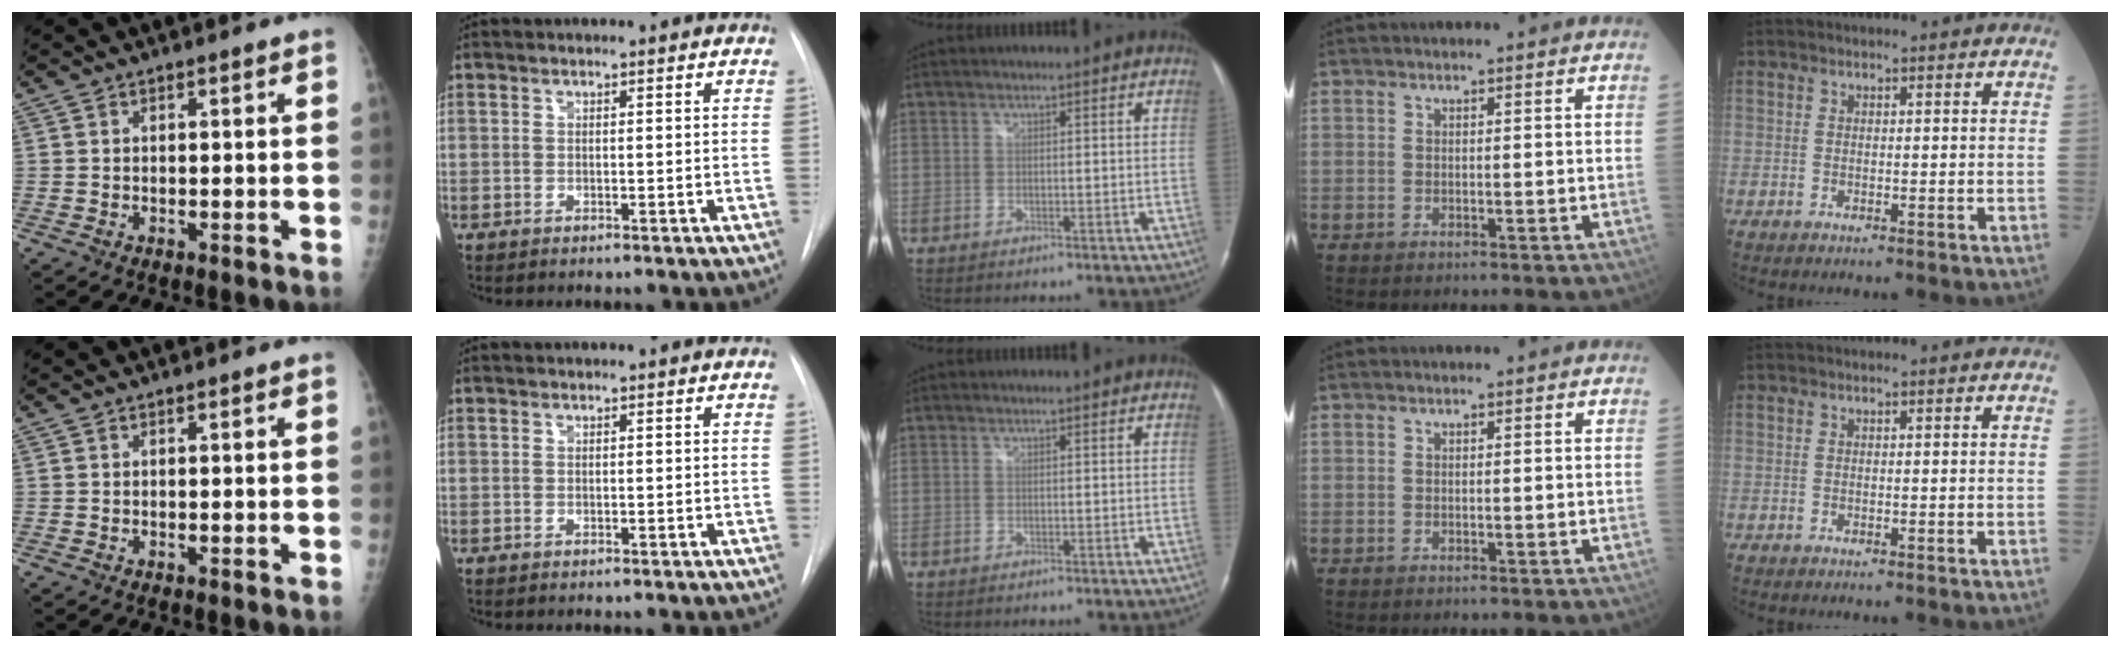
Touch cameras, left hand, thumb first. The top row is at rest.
{}